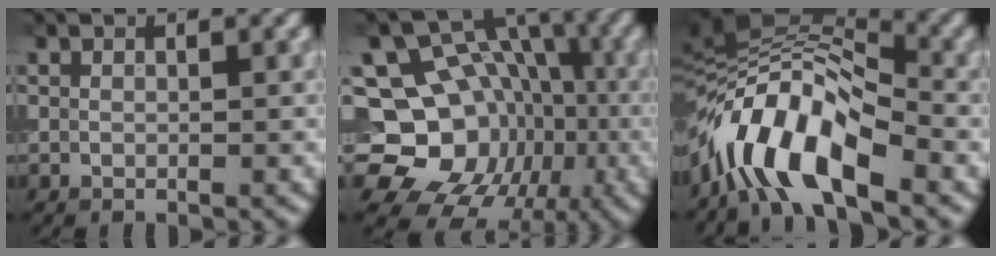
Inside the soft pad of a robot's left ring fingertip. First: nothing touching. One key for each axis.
{"total": 16.1, "fx": -3.6, "fy": 14.4, "fz": 6.4, "tx": -0.114, "ty": -0.002, "tz": -0.078}
{"total": 9.8, "fx": -4.4, "fy": 4.0, "fz": 7.7, "tx": -0.131, "ty": 0.020, "tz": -0.092}